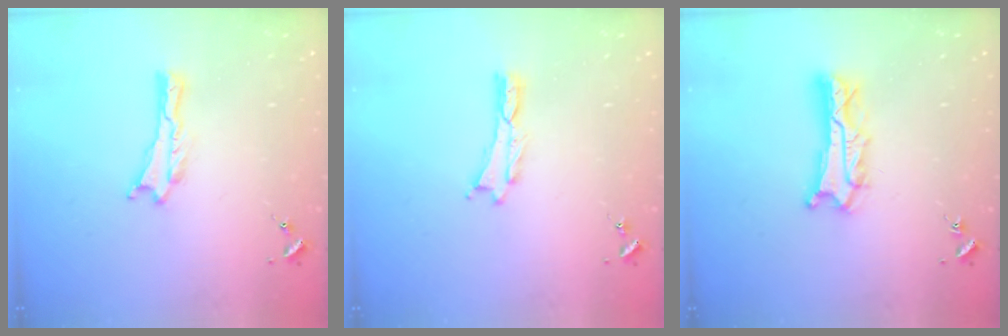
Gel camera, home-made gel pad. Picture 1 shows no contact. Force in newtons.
{"total": 0.0}
{"total": 5.0, "press": 4.9, "slide": 0.5}